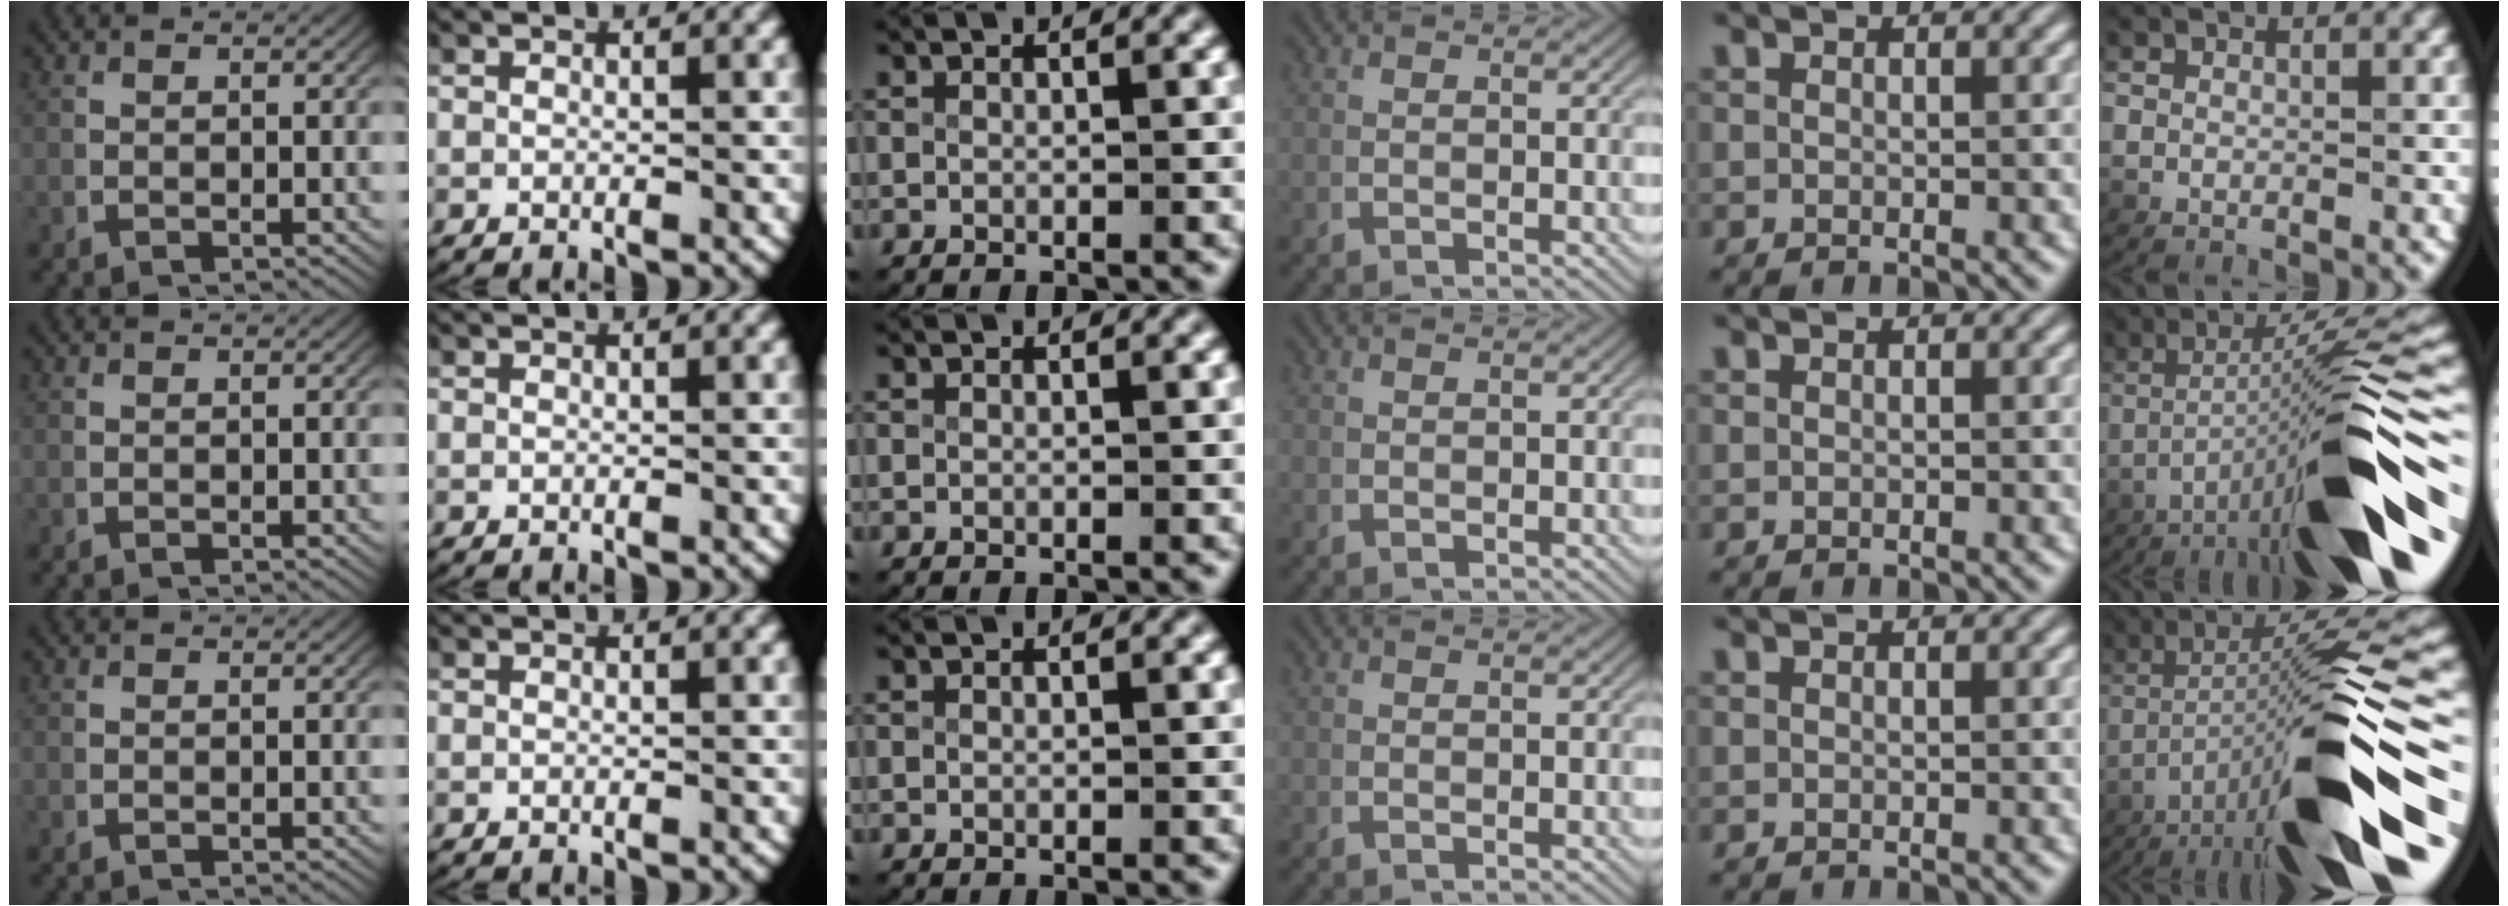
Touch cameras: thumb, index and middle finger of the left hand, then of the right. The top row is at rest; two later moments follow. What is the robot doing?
{"motion": "lift_and_place", "object": "photo album"}